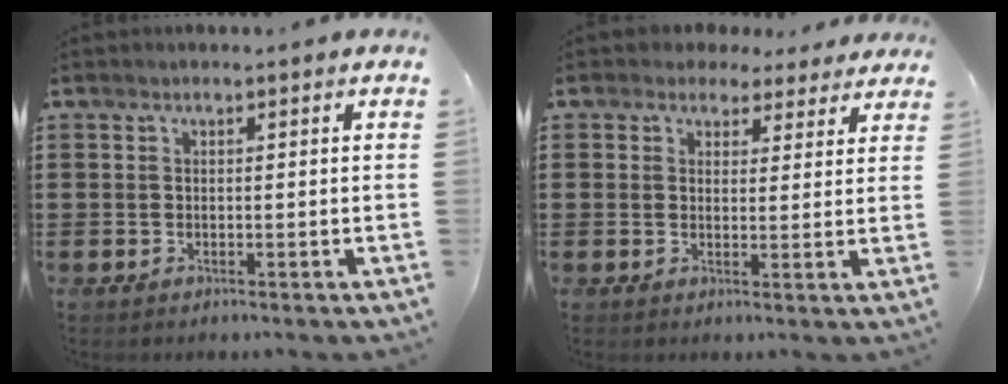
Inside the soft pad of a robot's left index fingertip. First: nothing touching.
{"total": 3.4, "force": [2.8, 1.8, 0.6], "torque": [-0.017, -0.002, 0.051]}